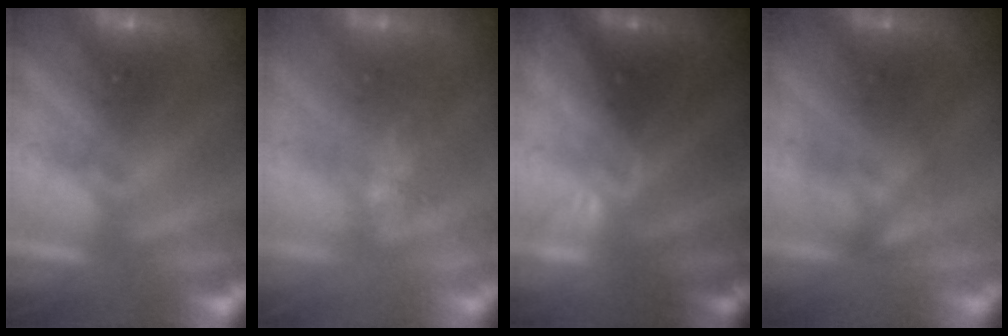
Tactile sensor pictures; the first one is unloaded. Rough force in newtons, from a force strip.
{"total": 2.7}
{"total": 1.6}
{"total": 2.9}